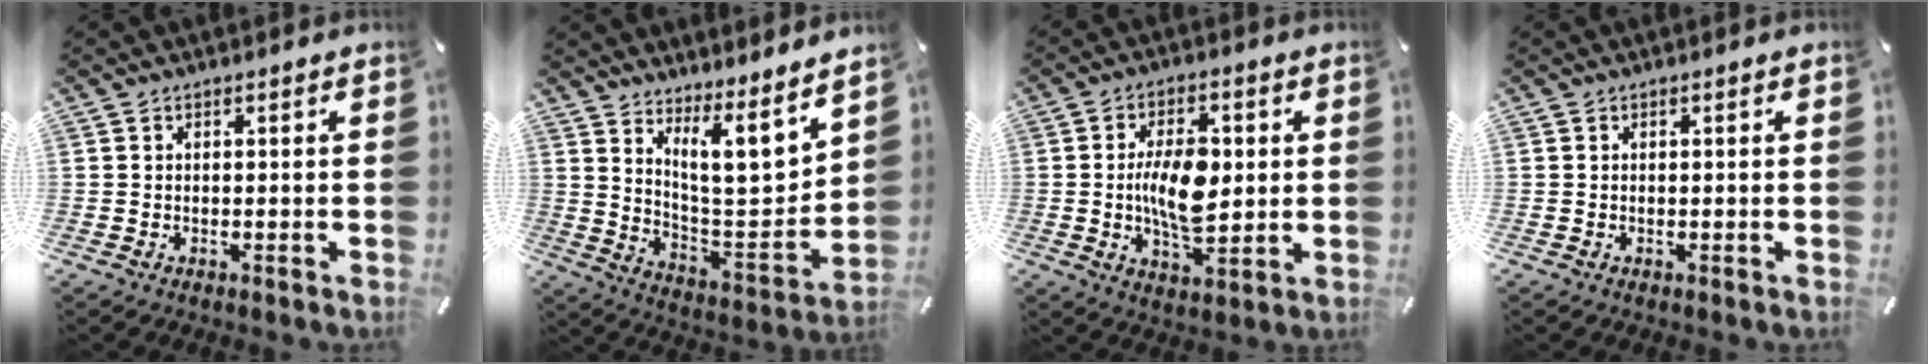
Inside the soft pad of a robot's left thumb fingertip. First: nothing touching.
{"total": 13.2, "force": [9.3, 3.9, 8.5], "torque": [-0.121, -0.075, 0.156]}
{"total": 11.4, "force": [0.5, 6.4, 9.4], "torque": [-0.175, 0.001, 0.005]}
{"total": 0.0}